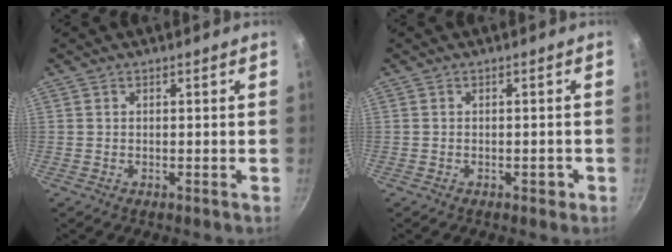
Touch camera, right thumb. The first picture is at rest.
{"total": 1.2, "force": [-0.6, 0.7, 0.8], "torque": [-0.005, 0.007, -0.006]}